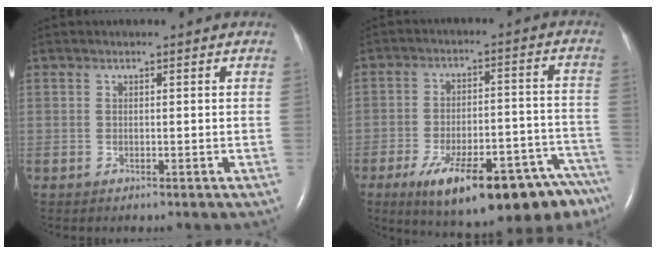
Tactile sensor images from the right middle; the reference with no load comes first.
{"total": 23.2, "force": [-16.2, 5.6, 15.6], "torque": [-0.154, 0.017, -0.223]}